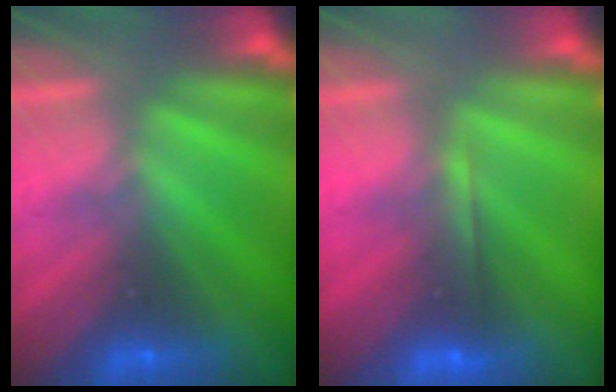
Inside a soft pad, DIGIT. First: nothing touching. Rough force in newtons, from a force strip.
{"total": 1.9}